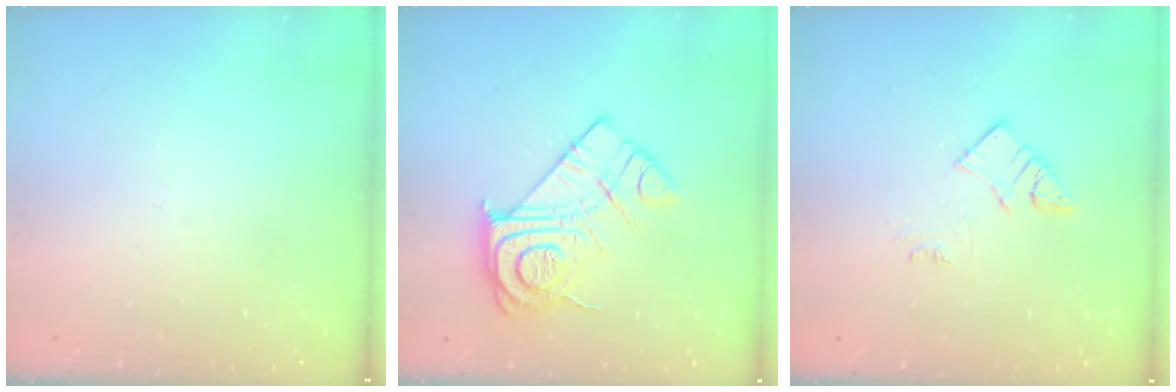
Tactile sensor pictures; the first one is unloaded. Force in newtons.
{"total": 15.7, "press": 15.6, "slide": 1.4}
{"total": 5.7, "press": 5.7, "slide": 0.2}